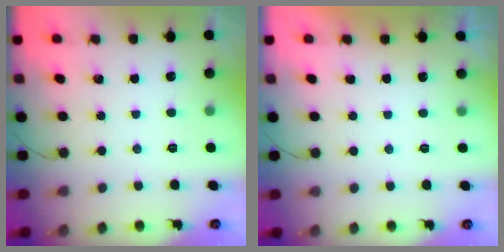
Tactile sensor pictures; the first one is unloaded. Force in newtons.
{"total": 1.1, "press": 1.0, "slide": 0.5}